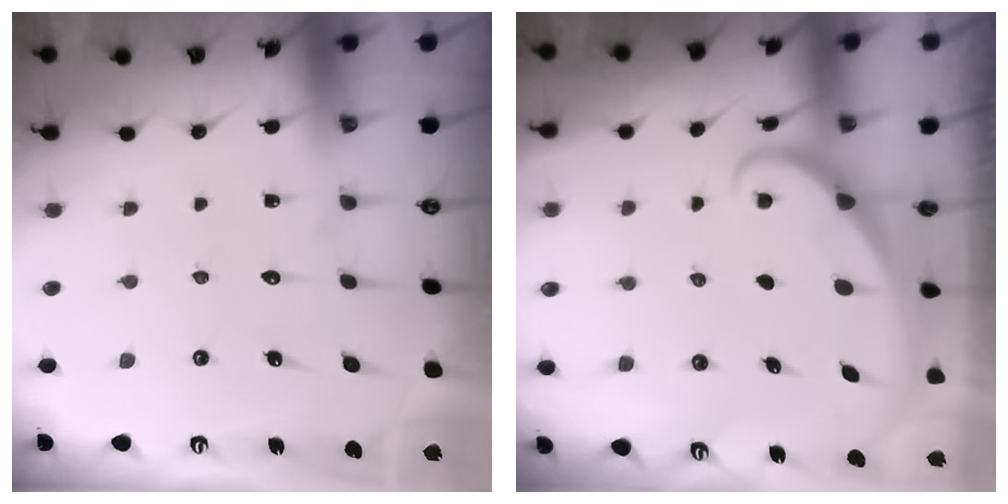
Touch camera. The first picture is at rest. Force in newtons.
{"total": 1.4, "press": 1.4, "slide": 0.1}